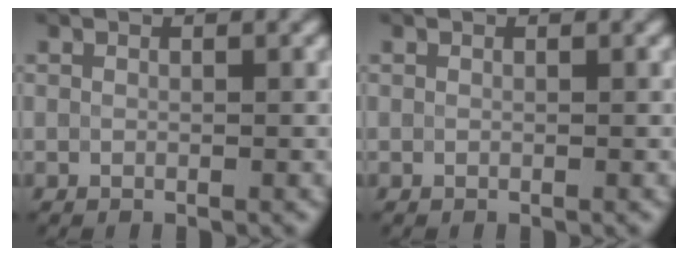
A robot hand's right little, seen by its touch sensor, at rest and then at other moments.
{"total": 0.0}